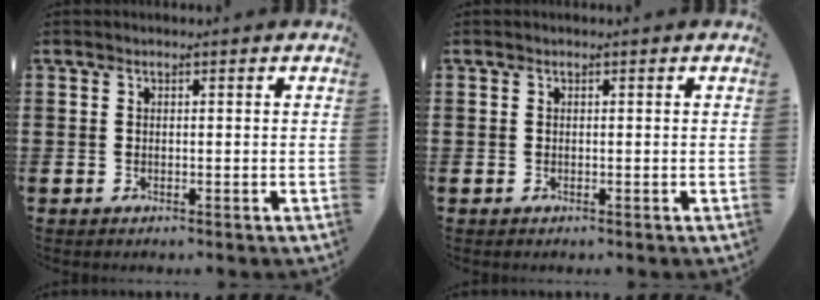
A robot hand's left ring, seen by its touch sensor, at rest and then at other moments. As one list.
[{"total": 0.0}]